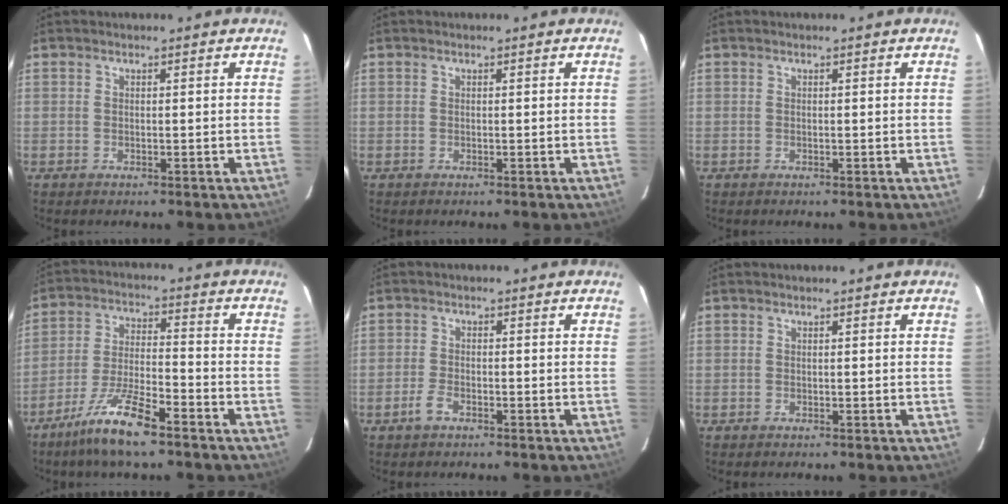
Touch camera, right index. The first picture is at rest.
{"total": 0.0}
{"total": 0.0}
{"total": 10.1, "force": [-7.1, 1.1, 7.1], "torque": [-0.144, -0.018, -0.136]}
{"total": 2.1, "force": [-1.3, 0.7, 1.4], "torque": [-0.036, -0.001, -0.024]}
{"total": 0.0}